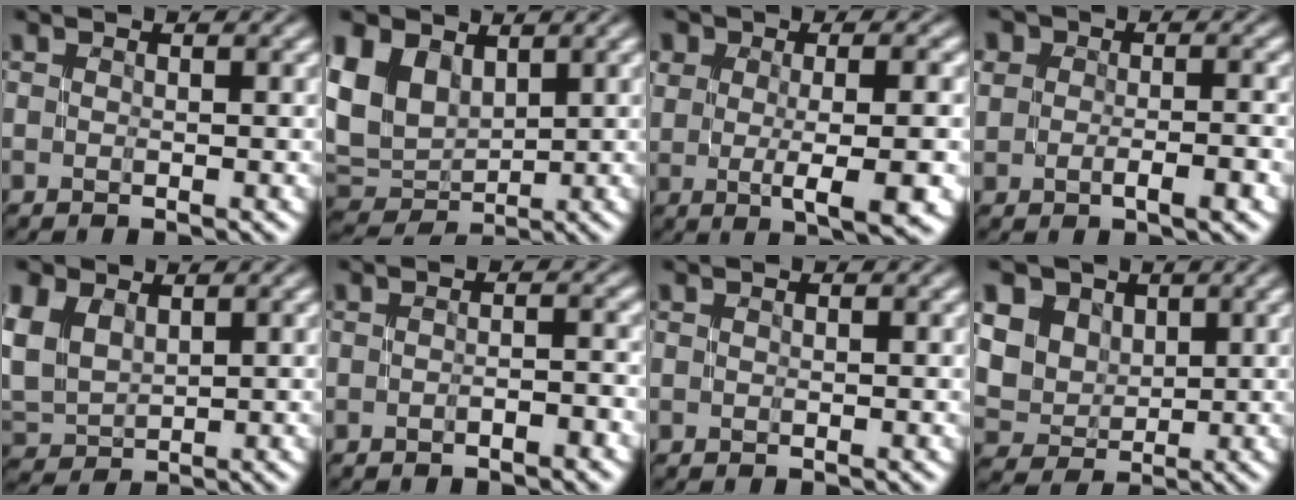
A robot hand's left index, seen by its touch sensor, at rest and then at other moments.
{"total": 7.2, "force": [2.2, 5.2, 4.4], "torque": [-0.122, 0.006, 0.042]}
{"total": 6.9, "force": [-0.3, 2.9, 6.3], "torque": [-0.093, -0.004, -0.001]}
{"total": 5.0, "force": [-0.6, 3.3, 3.7], "torque": [-0.037, 0.010, -0.013]}
{"total": 5.2, "force": [1.9, 3.5, 3.2], "torque": [-0.096, 0.010, 0.040]}
{"total": 1.6, "force": [-0.9, 0.1, 1.2], "torque": [-0.019, 0.006, -0.016]}
{"total": 0.0}
{"total": 9.8, "force": [4.1, 7.6, 4.5], "torque": [-0.109, 0.027, 0.064]}